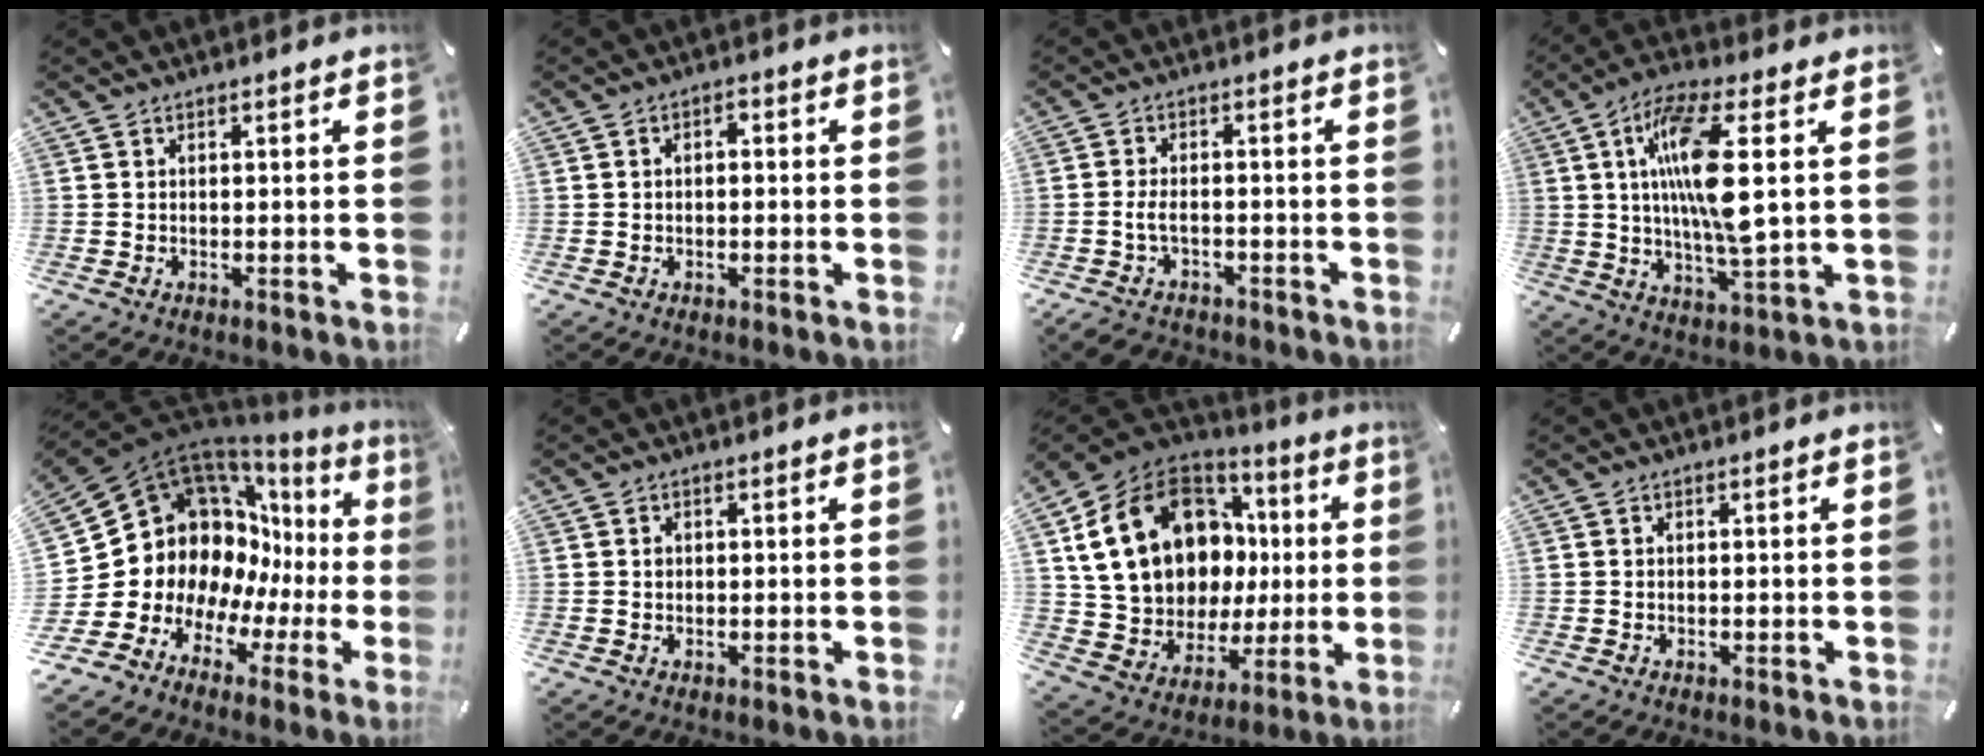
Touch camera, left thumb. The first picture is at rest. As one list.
[{"total": 1.4, "force": [-0.5, 1.0, 0.9], "torque": [-0.019, 0.006, -0.011]}, {"total": 4.2, "force": [-2.2, 2.3, 2.7], "torque": [-0.059, 0.011, -0.043]}, {"total": 15.3, "force": [2.6, 3.5, 14.7], "torque": [-0.295, -0.011, 0.035]}, {"total": 18.0, "force": [4.6, 15.0, 9.0], "torque": [-0.163, -0.081, 0.124]}, {"total": 0.6, "force": [0.1, 0.6, 0.1], "torque": [-0.002, 0.004, 0.000]}, {"total": 21.5, "force": [6.4, 16.3, 12.5], "torque": [-0.233, -0.032, 0.141]}, {"total": 0.0}]